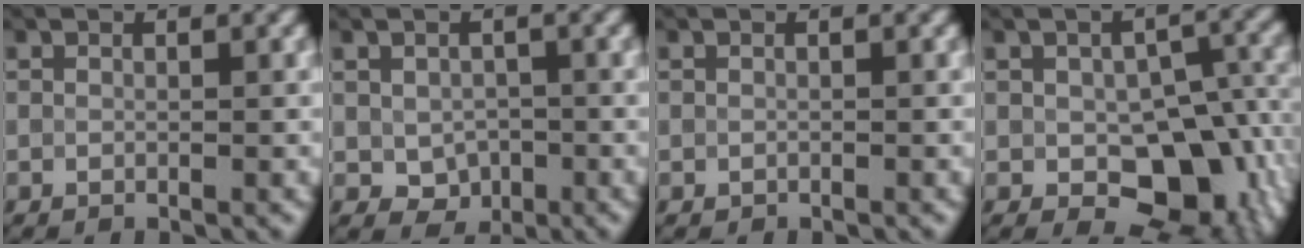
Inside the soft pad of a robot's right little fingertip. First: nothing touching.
{"total": 1.6, "force": [-0.6, 1.2, 0.8], "torque": [-0.020, -0.007, 0.005]}
{"total": 0.6, "force": [-0.3, -0.3, -0.4], "torque": [0.001, -0.001, 0.003]}
{"total": 9.9, "force": [-2.8, 5.8, 7.6], "torque": [-0.109, -0.023, -0.016]}